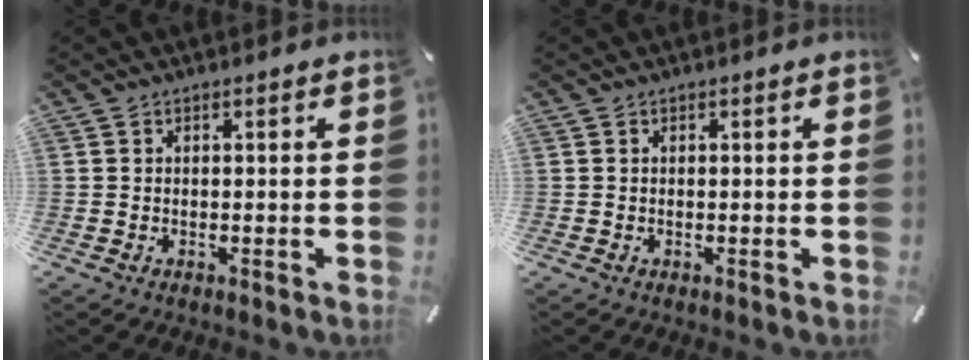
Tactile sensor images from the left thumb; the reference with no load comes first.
{"total": 0.0}